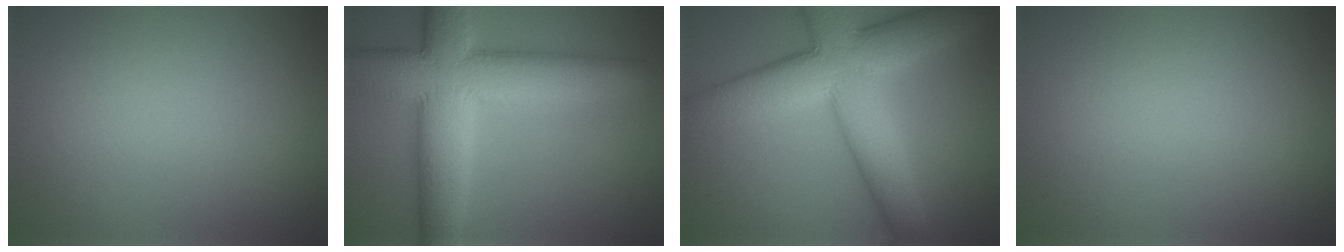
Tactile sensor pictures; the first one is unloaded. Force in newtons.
{"total": 11.4, "press": 11.4, "slide": 0.7}
{"total": 10.5, "press": 10.5, "slide": 0.8}
{"total": 0.0}